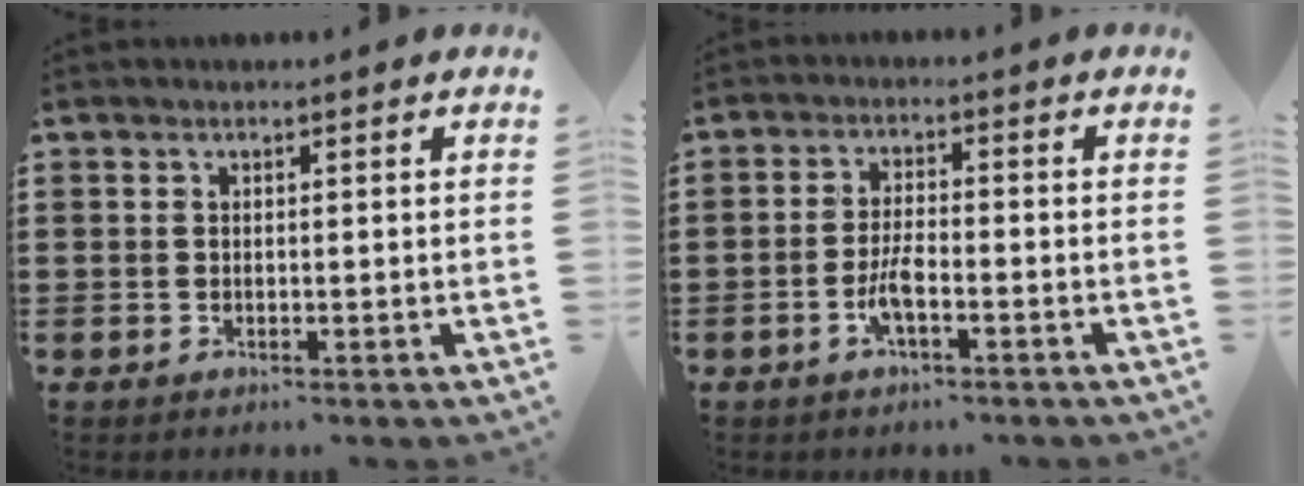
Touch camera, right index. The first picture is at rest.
{"total": 4.1, "force": [-1.9, 1.0, 3.5], "torque": [-0.079, -0.003, -0.041]}